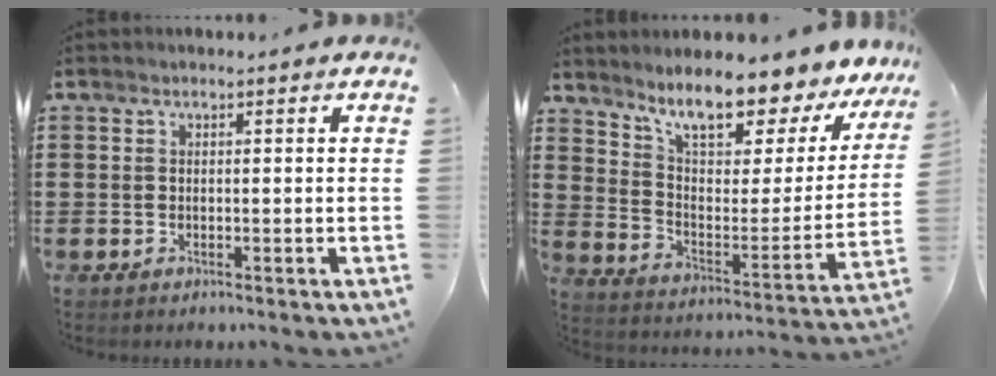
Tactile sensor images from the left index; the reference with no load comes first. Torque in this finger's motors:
{"motor_torque": [1.66, -0.48, 0.97, 0.21]}